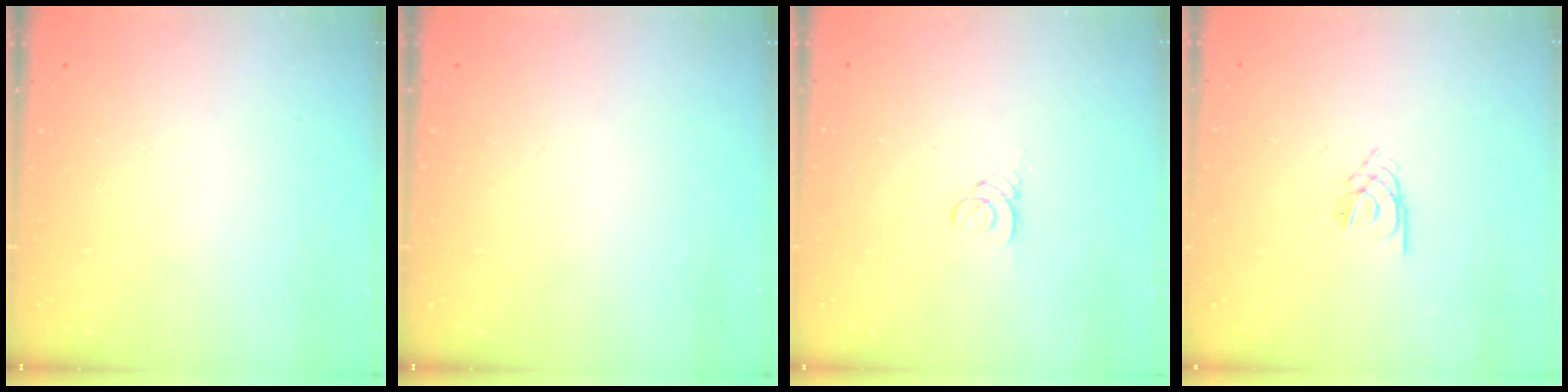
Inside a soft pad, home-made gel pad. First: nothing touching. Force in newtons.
{"total": 0.0}
{"total": 1.8, "press": 1.8, "slide": 0.2}
{"total": 2.3, "press": 2.3, "slide": 0.4}